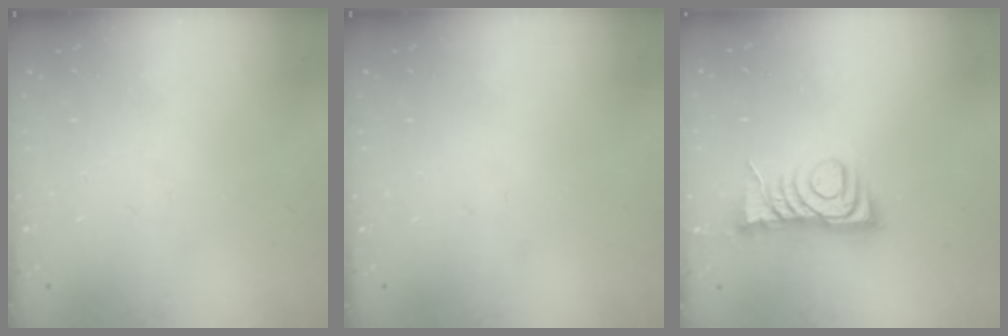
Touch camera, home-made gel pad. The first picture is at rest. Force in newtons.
{"total": 0.0}
{"total": 8.1, "press": 8.1, "slide": 0.4}